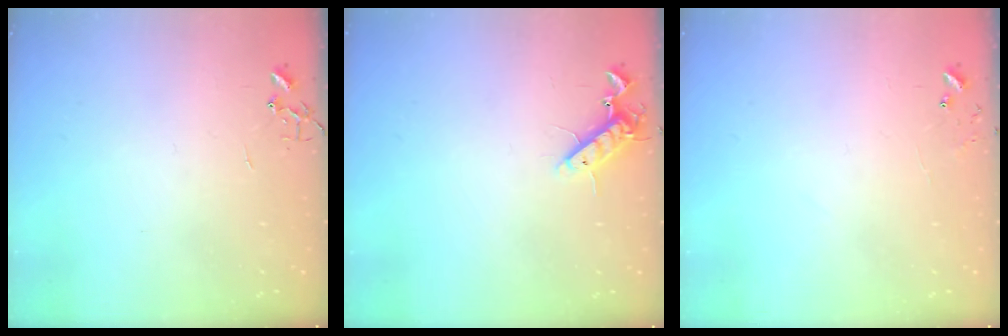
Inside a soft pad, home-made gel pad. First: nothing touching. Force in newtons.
{"total": 10.0, "press": 9.8, "slide": 1.5}
{"total": 6.3, "press": 6.3, "slide": 0.5}